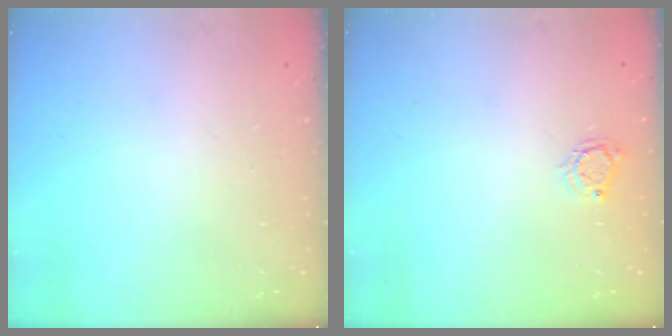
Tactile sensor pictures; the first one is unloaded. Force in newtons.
{"total": 4.0, "press": 4.0, "slide": 0.5}